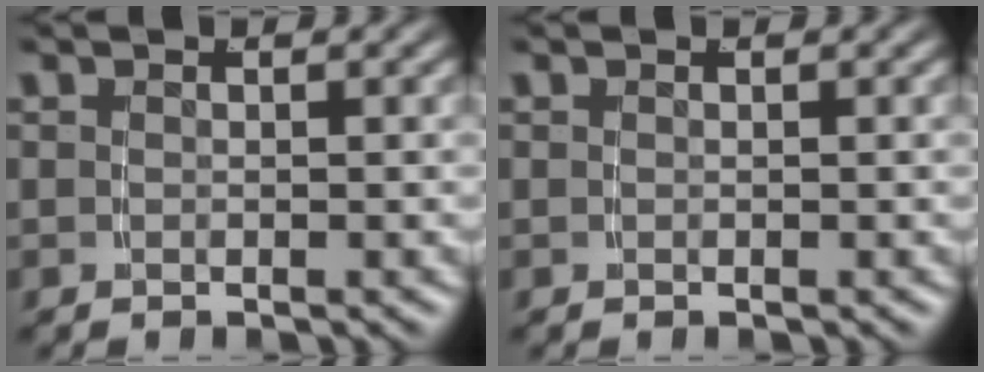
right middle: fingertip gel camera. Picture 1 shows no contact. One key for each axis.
{"total": 0.0}